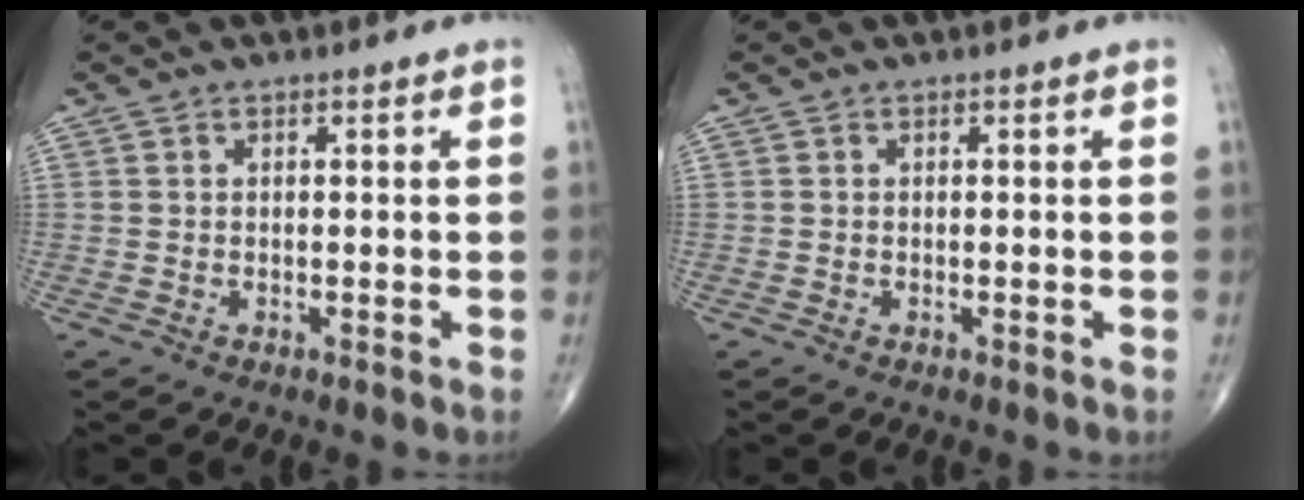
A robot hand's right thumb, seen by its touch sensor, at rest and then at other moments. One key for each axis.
{"total": 0.0}